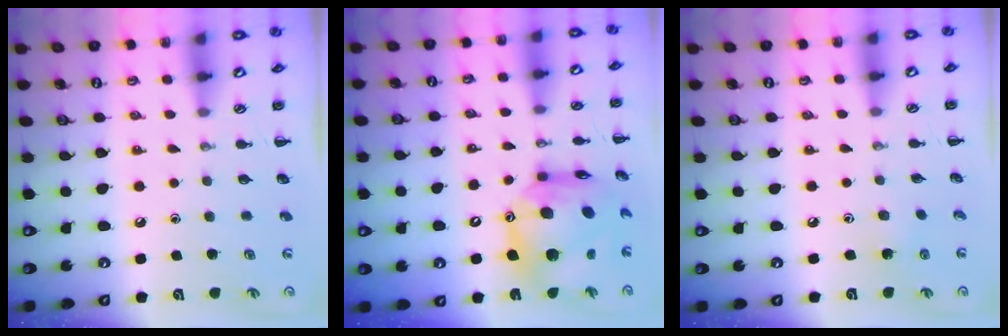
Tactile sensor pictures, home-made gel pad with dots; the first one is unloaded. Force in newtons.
{"total": 16.8, "press": 15.9, "slide": 5.3}
{"total": 3.7, "press": 3.5, "slide": 1.1}